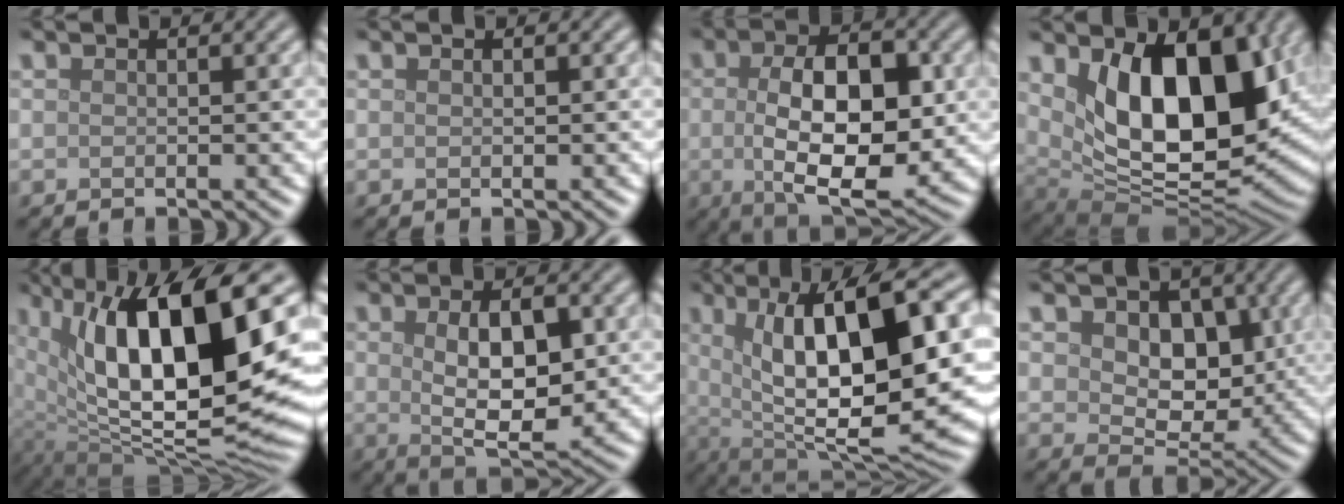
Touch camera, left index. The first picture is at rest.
{"total": 0.0}
{"total": 10.5, "force": [-0.2, 4.8, 9.3], "torque": [-0.133, -0.003, -0.002]}
{"total": 13.3, "force": [3.2, 6.7, 11.0], "torque": [-0.146, -0.024, 0.056]}
{"total": 15.9, "force": [5.1, 6.4, 13.6], "torque": [-0.214, -0.010, 0.090]}
{"total": 7.0, "force": [0.6, 3.2, 6.3], "torque": [-0.105, -0.006, 0.014]}
{"total": 15.4, "force": [3.5, 5.3, 14.0], "torque": [-0.214, 0.002, 0.057]}
{"total": 6.1, "force": [1.6, 4.1, 4.2], "torque": [-0.068, -0.014, 0.021]}